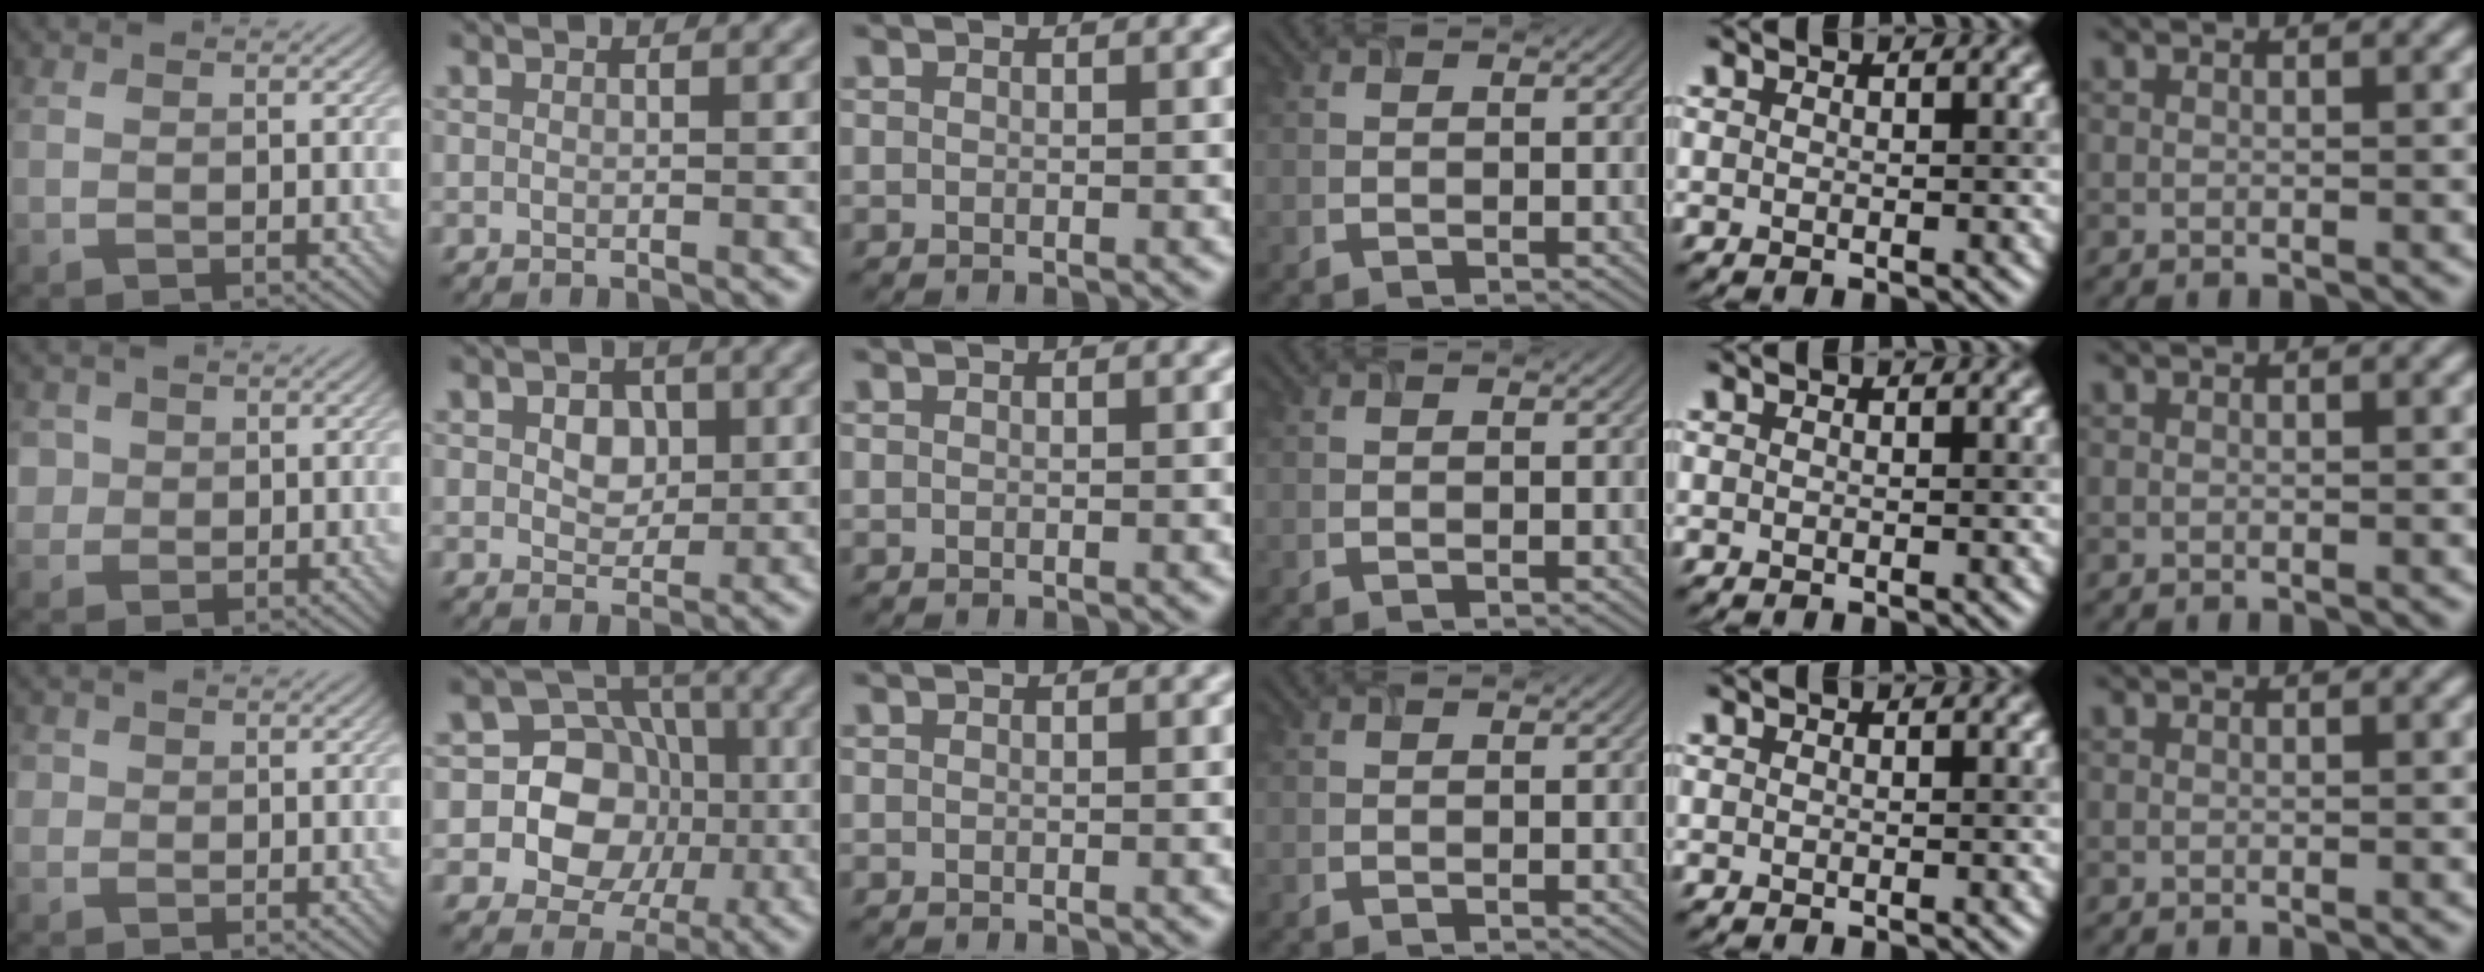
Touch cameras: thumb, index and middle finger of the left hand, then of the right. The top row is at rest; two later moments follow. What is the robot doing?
{"motion": "close", "object": "airpods case & airpods"}